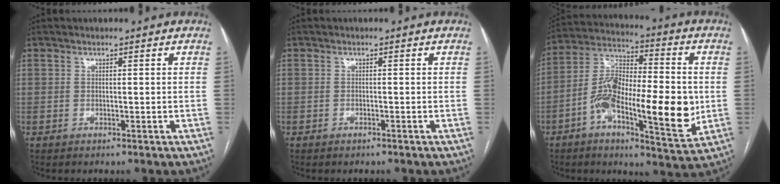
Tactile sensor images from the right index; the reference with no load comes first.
{"total": 0.6, "force": [-0.5, 0.2, 0.2], "torque": [-0.009, -0.001, -0.006]}
{"total": 17.8, "force": [-3.7, 5.4, 16.6], "torque": [-0.300, 0.008, -0.066]}